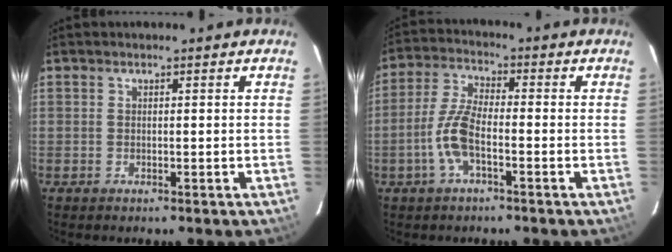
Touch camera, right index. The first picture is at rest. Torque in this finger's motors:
{"motor_torque": [0.90, -0.24, 0.24, 0.08]}